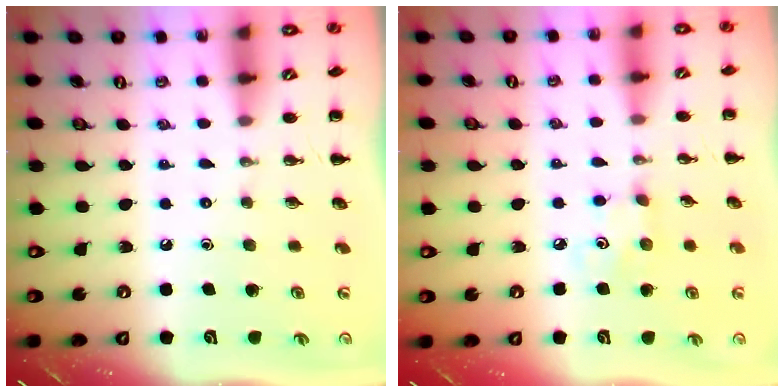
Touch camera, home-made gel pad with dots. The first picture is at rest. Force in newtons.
{"total": 3.3, "press": 3.2, "slide": 0.8}